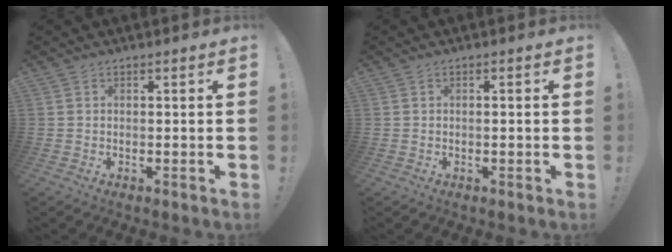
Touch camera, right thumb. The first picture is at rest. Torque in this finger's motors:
{"motor_torque": [-0.09, -0.33, 0.01, 0.09, 0.03]}